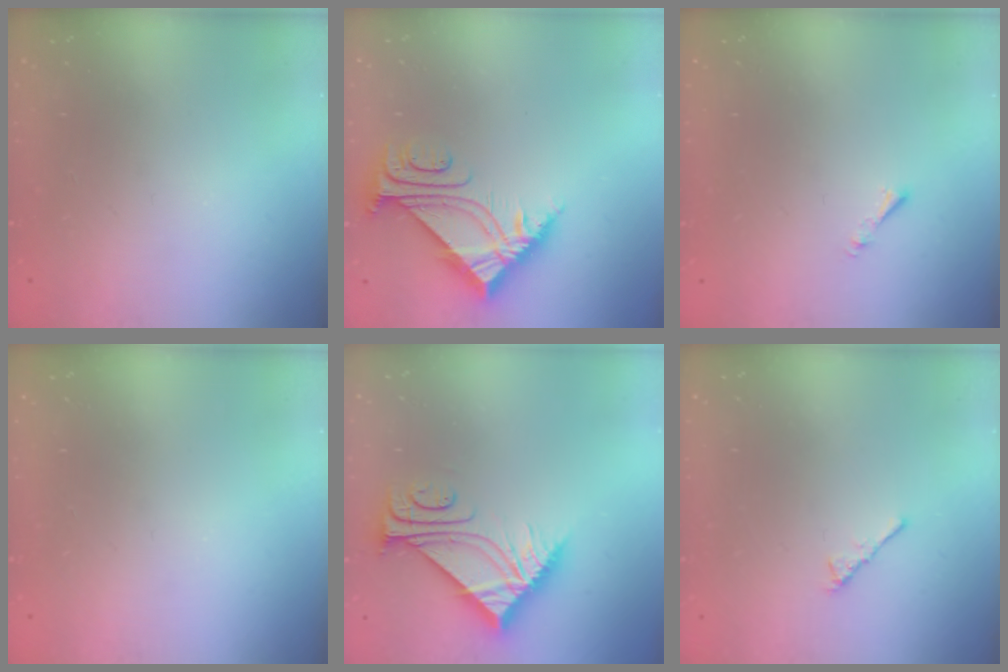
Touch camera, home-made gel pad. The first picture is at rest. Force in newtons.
{"total": 7.0, "press": 7.0, "slide": 0.7}
{"total": 0.8, "press": 0.7, "slide": 0.3}
{"total": 0.0}
{"total": 9.4, "press": 9.4, "slide": 0.2}
{"total": 2.9, "press": 2.8, "slide": 0.7}